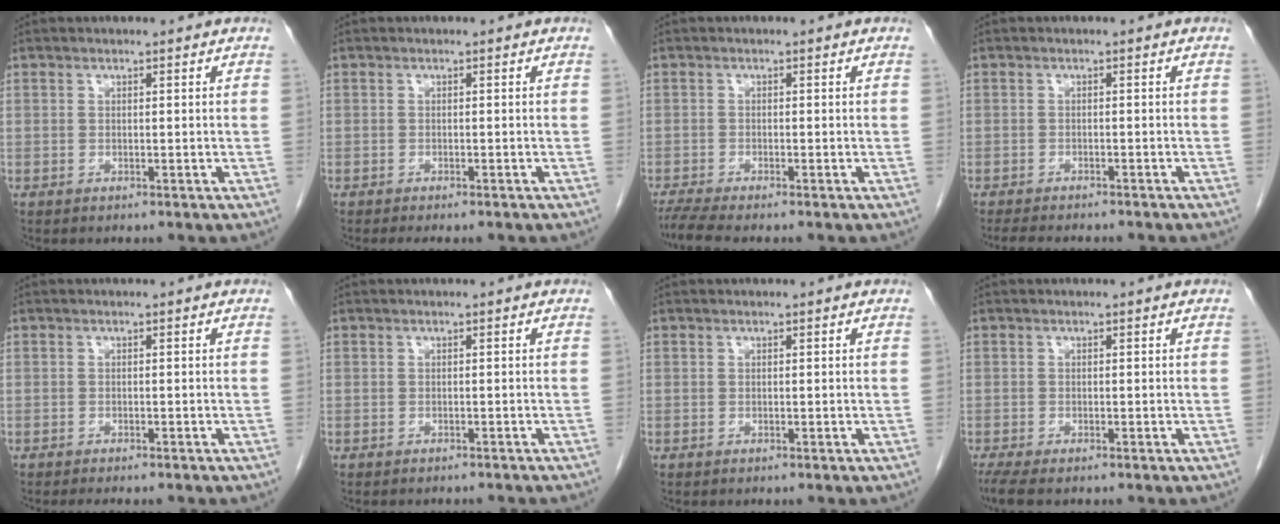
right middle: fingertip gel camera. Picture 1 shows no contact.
{"total": 3.5, "force": [-3.0, 0.7, 1.6], "torque": [-0.013, -0.006, -0.039]}
{"total": 3.7, "force": [-3.2, -0.3, 1.9], "torque": [-0.038, -0.013, -0.060]}
{"total": 7.9, "force": [-6.9, 1.6, 3.5], "torque": [-0.047, -0.007, -0.095]}
{"total": 4.0, "force": [-3.5, 0.8, 1.8], "torque": [-0.015, -0.005, -0.046]}
{"total": 4.5, "force": [-4.1, 1.0, 1.5], "torque": [-0.020, -0.008, -0.045]}
{"total": 0.0}
{"total": 3.4, "force": [-2.6, 0.7, 2.0], "torque": [-0.040, -0.012, -0.043]}